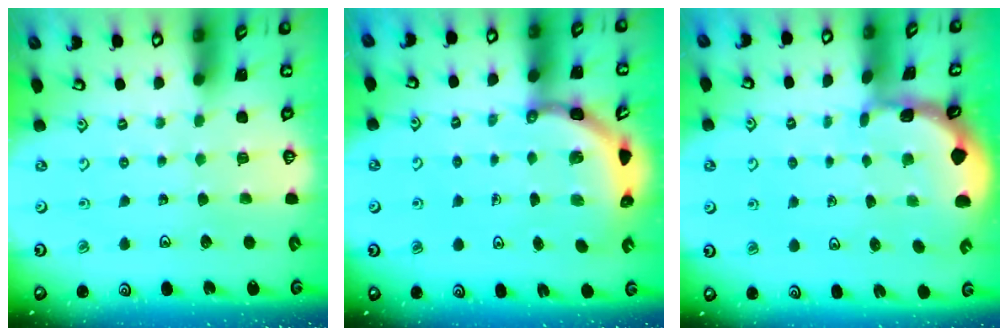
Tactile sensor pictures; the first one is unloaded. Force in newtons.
{"total": 4.0, "press": 3.9, "slide": 0.9}
{"total": 1.3, "press": 1.3, "slide": 0.1}